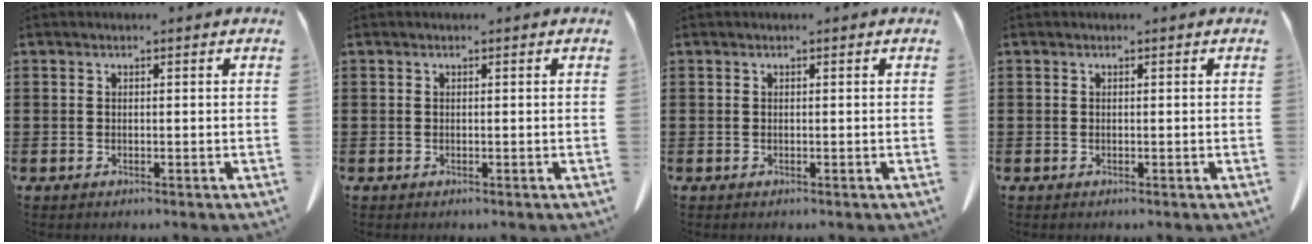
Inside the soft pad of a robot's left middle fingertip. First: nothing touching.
{"total": 0.0}
{"total": 0.0}
{"total": 0.0}